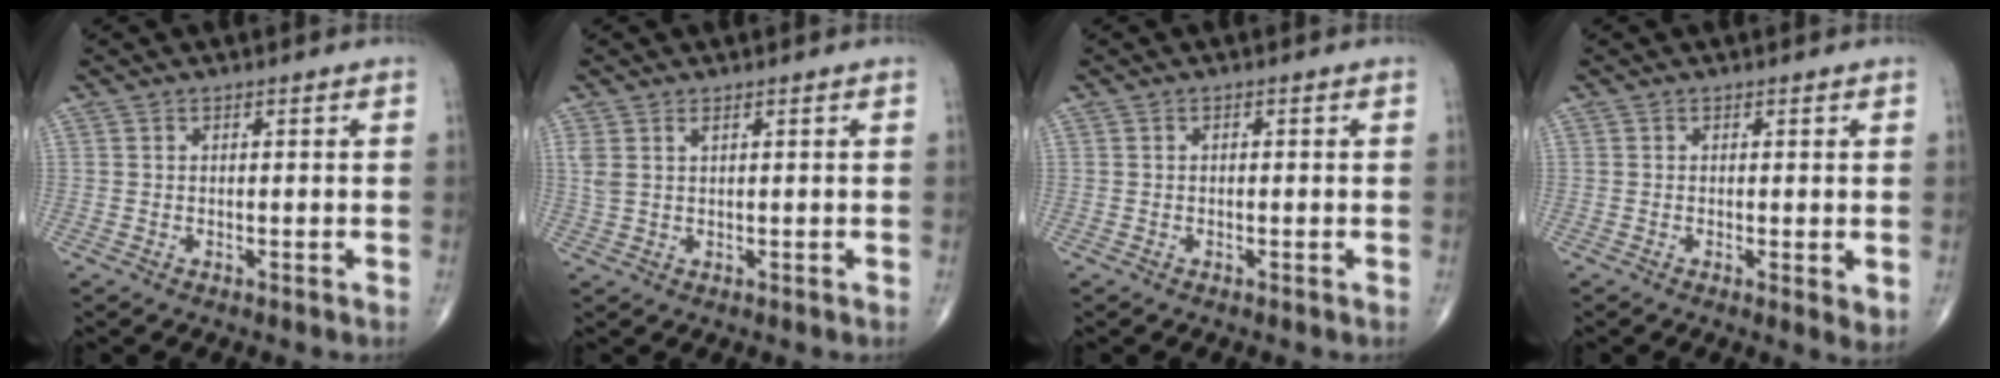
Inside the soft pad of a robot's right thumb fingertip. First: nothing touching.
{"total": 2.4, "force": [1.2, 0.9, 1.9], "torque": [-0.052, 0.008, 0.033]}
{"total": 0.0}
{"total": 2.6, "force": [-0.2, 0.7, 2.5], "torque": [-0.042, -0.011, -0.007]}